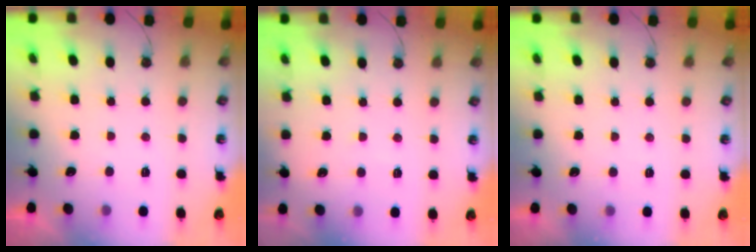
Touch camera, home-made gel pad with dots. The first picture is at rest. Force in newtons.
{"total": 4.6, "press": 4.5, "slide": 0.5}
{"total": 2.9, "press": 2.9, "slide": 0.5}